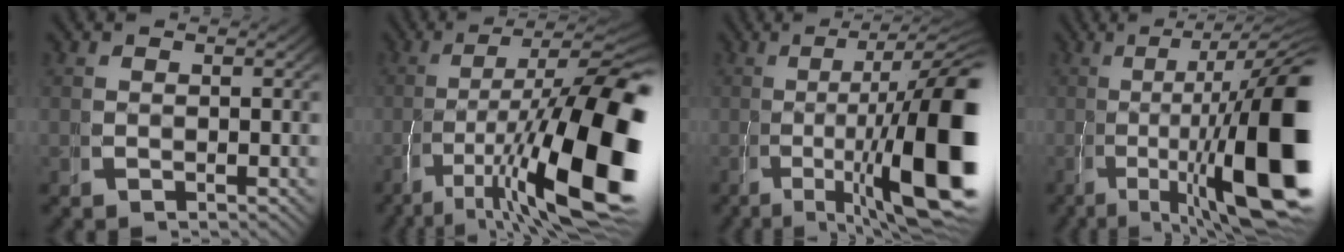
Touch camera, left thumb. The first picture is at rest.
{"total": 15.6, "force": [-3.3, 6.7, 13.7], "torque": [-0.233, -0.051, -0.021]}
{"total": 16.5, "force": [-1.8, 6.8, 14.9], "torque": [-0.218, -0.034, -0.008]}
{"total": 17.8, "force": [-1.0, 8.3, 15.8], "torque": [-0.225, -0.026, -0.003]}